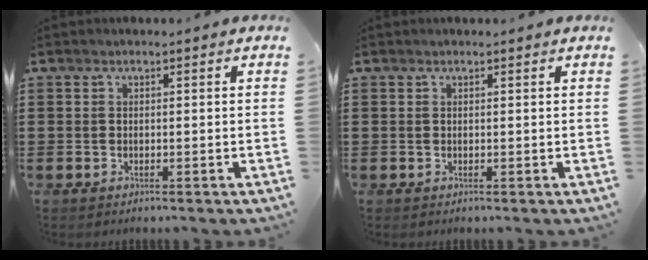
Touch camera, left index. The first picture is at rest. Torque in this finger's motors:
{"motor_torque": [1.07, -1.07, 0.06, 0.01]}